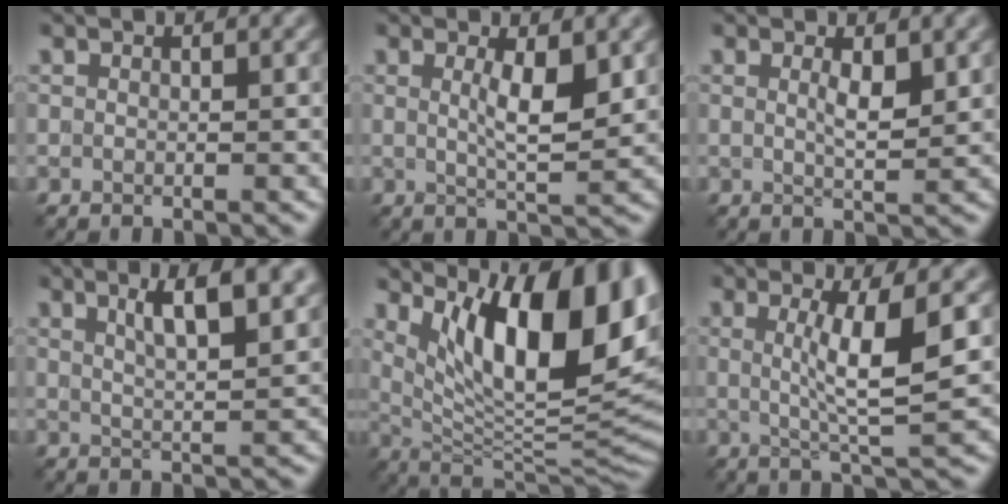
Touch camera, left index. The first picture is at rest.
{"total": 3.2, "force": [0.8, 0.6, 3.0], "torque": [-0.052, -0.008, 0.016]}
{"total": 1.6, "force": [0.6, 0.3, 1.5], "torque": [-0.027, -0.005, 0.012]}
{"total": 5.8, "force": [2.8, 1.6, 4.8], "torque": [-0.061, 0.006, 0.041]}
{"total": 14.7, "force": [5.6, 5.0, 12.6], "torque": [-0.170, -0.003, 0.093]}
{"total": 5.2, "force": [0.8, 0.7, 5.1], "torque": [-0.084, -0.005, 0.016]}